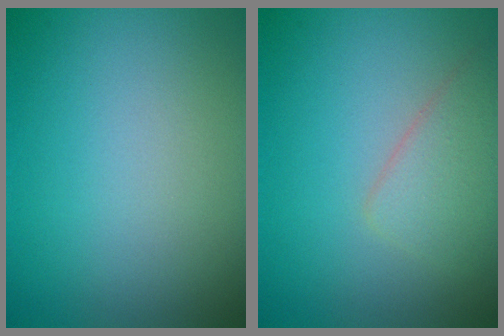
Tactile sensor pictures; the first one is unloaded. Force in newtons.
{"total": 2.8, "press": 2.8, "slide": 0.2}